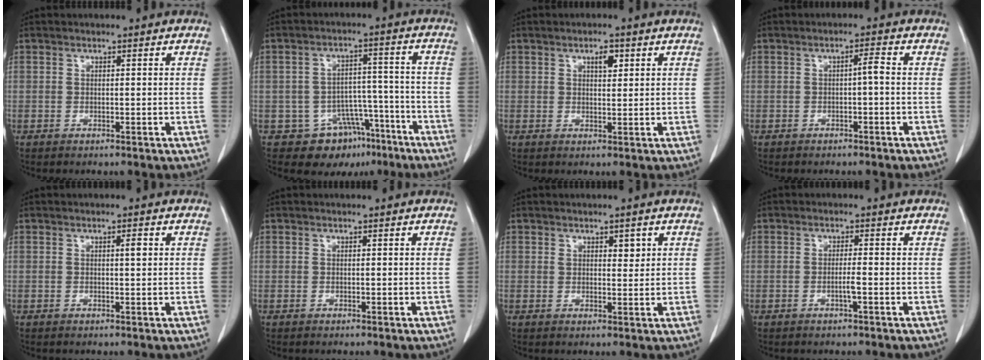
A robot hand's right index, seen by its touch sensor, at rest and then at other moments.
{"total": 9.3, "force": [-6.0, 6.6, 2.7], "torque": [-0.018, 0.039, -0.080]}
{"total": 2.4, "force": [1.2, 1.0, 1.9], "torque": [-0.029, -0.001, 0.019]}
{"total": 1.7, "force": [-0.3, 0.1, 1.7], "torque": [-0.025, 0.004, -0.005]}
{"total": 1.3, "force": [0.4, 0.2, 1.2], "torque": [-0.021, 0.001, 0.006]}
{"total": 0.0}
{"total": 2.2, "force": [1.1, 1.0, 1.6], "torque": [-0.020, -0.002, 0.018]}
{"total": 1.7, "force": [-0.6, -0.2, 1.6], "torque": [-0.030, -0.001, -0.013]}